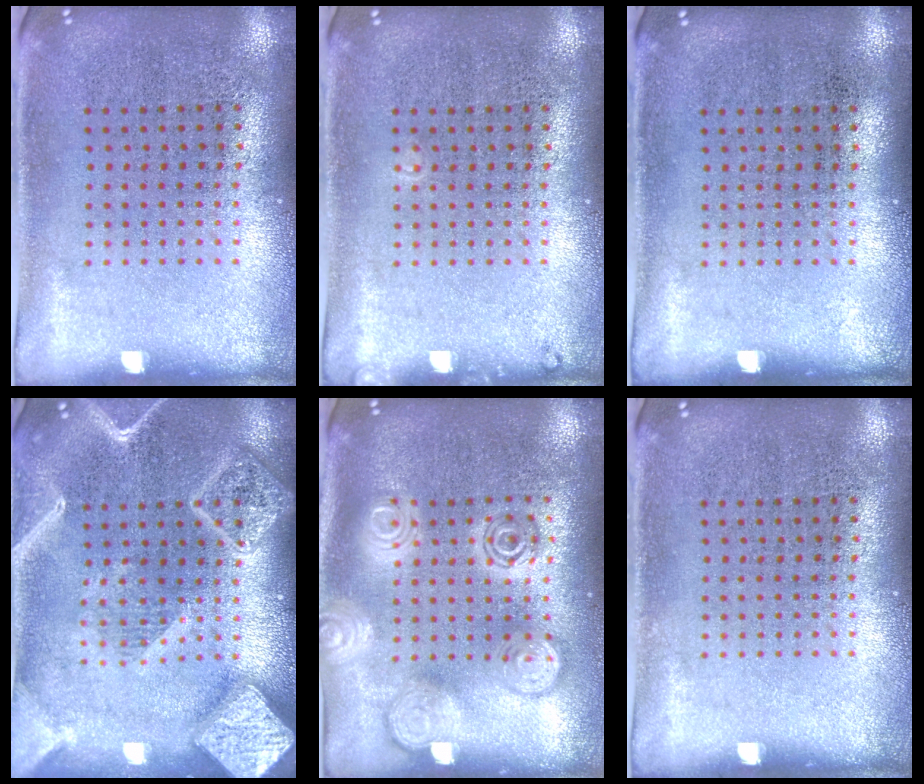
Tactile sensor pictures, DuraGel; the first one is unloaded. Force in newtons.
{"total": 0.7, "press": 0.7, "slide": 0.2}
{"total": 0.0}
{"total": 4.1, "press": 4.1, "slide": 0.5}
{"total": 2.6, "press": 2.6, "slide": 0.3}
{"total": 0.0}